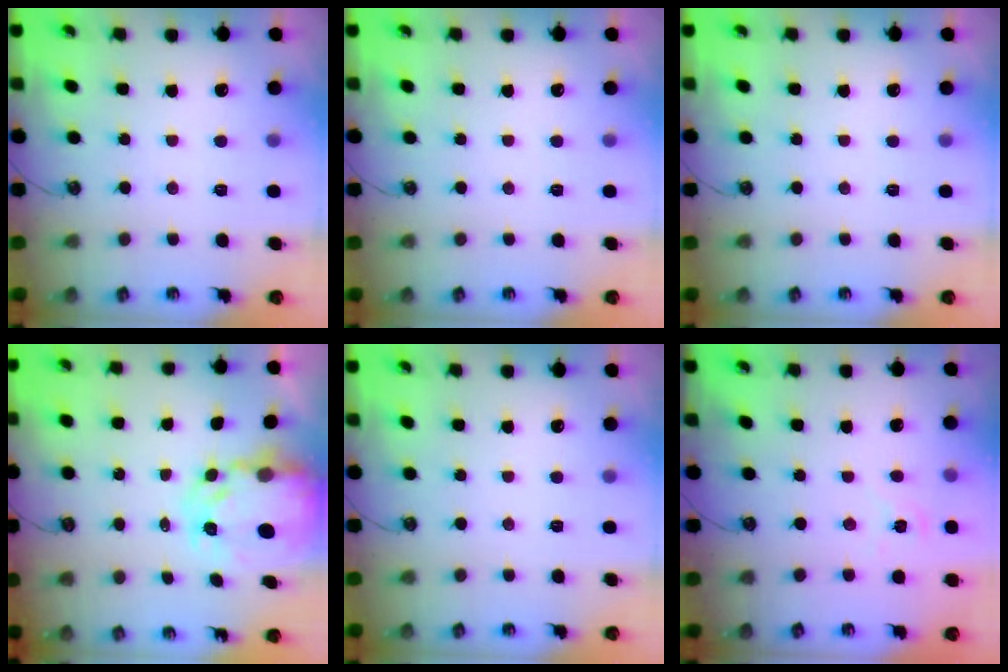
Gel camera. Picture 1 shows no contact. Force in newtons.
{"total": 0.0}
{"total": 0.0}
{"total": 8.6, "press": 8.6, "slide": 0.7}
{"total": 0.0}
{"total": 1.6, "press": 1.5, "slide": 0.3}